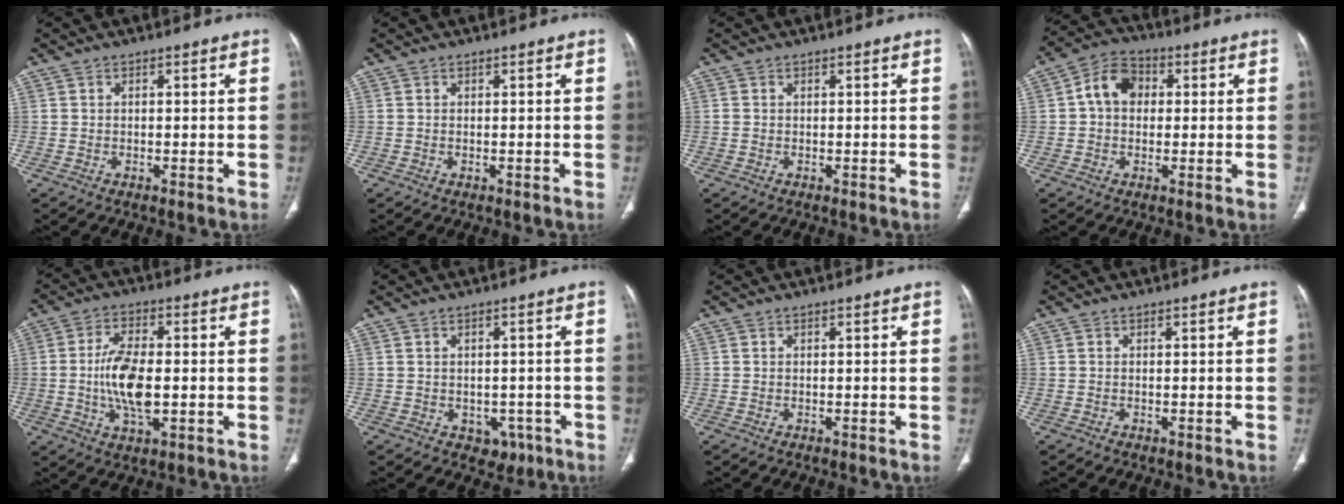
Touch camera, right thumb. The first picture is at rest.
{"total": 0.0}
{"total": 0.0}
{"total": 8.0, "force": [1.0, 6.2, 5.0], "torque": [-0.068, 0.020, 0.008]}
{"total": 10.8, "force": [-0.9, 5.0, 9.5], "torque": [-0.183, 0.002, -0.016]}
{"total": 3.9, "force": [-1.4, 3.1, 2.0], "torque": [-0.006, 0.007, -0.007]}
{"total": 0.0}
{"total": 0.0}